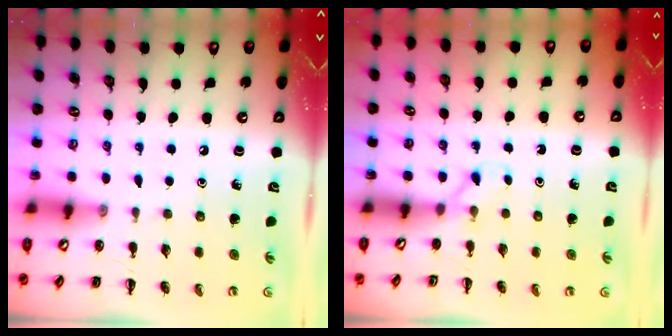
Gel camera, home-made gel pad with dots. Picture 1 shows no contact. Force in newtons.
{"total": 2.4, "press": 2.3, "slide": 0.7}